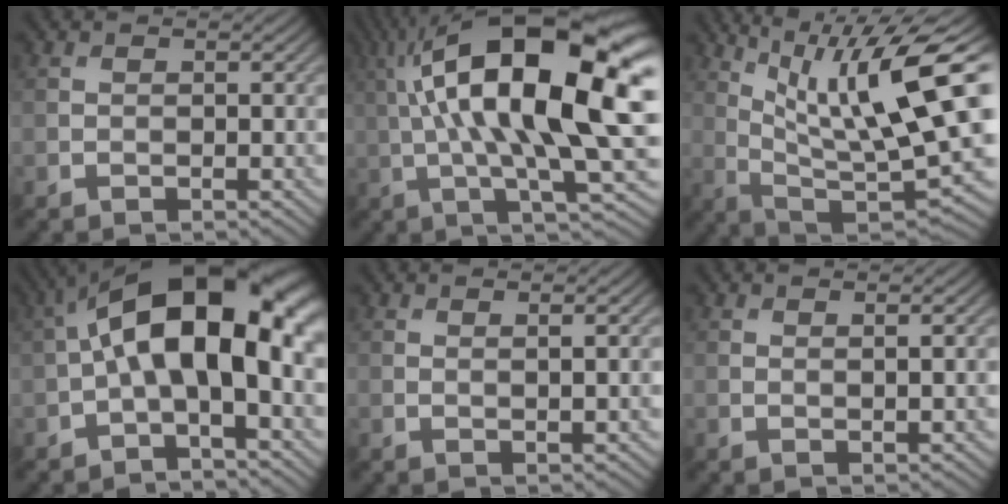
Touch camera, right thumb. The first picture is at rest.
{"total": 20.1, "force": [4.1, 5.8, 18.7], "torque": [-0.317, 0.044, 0.080]}
{"total": 15.4, "force": [5.6, 4.1, 13.8], "torque": [-0.243, 0.003, 0.108]}
{"total": 15.3, "force": [1.7, 7.1, 13.5], "torque": [-0.213, 0.029, 0.015]}
{"total": 2.5, "force": [0.9, 0.3, 2.3], "torque": [-0.030, 0.008, 0.014]}
{"total": 2.2, "force": [0.8, 0.2, 2.0], "torque": [-0.026, 0.008, 0.012]}